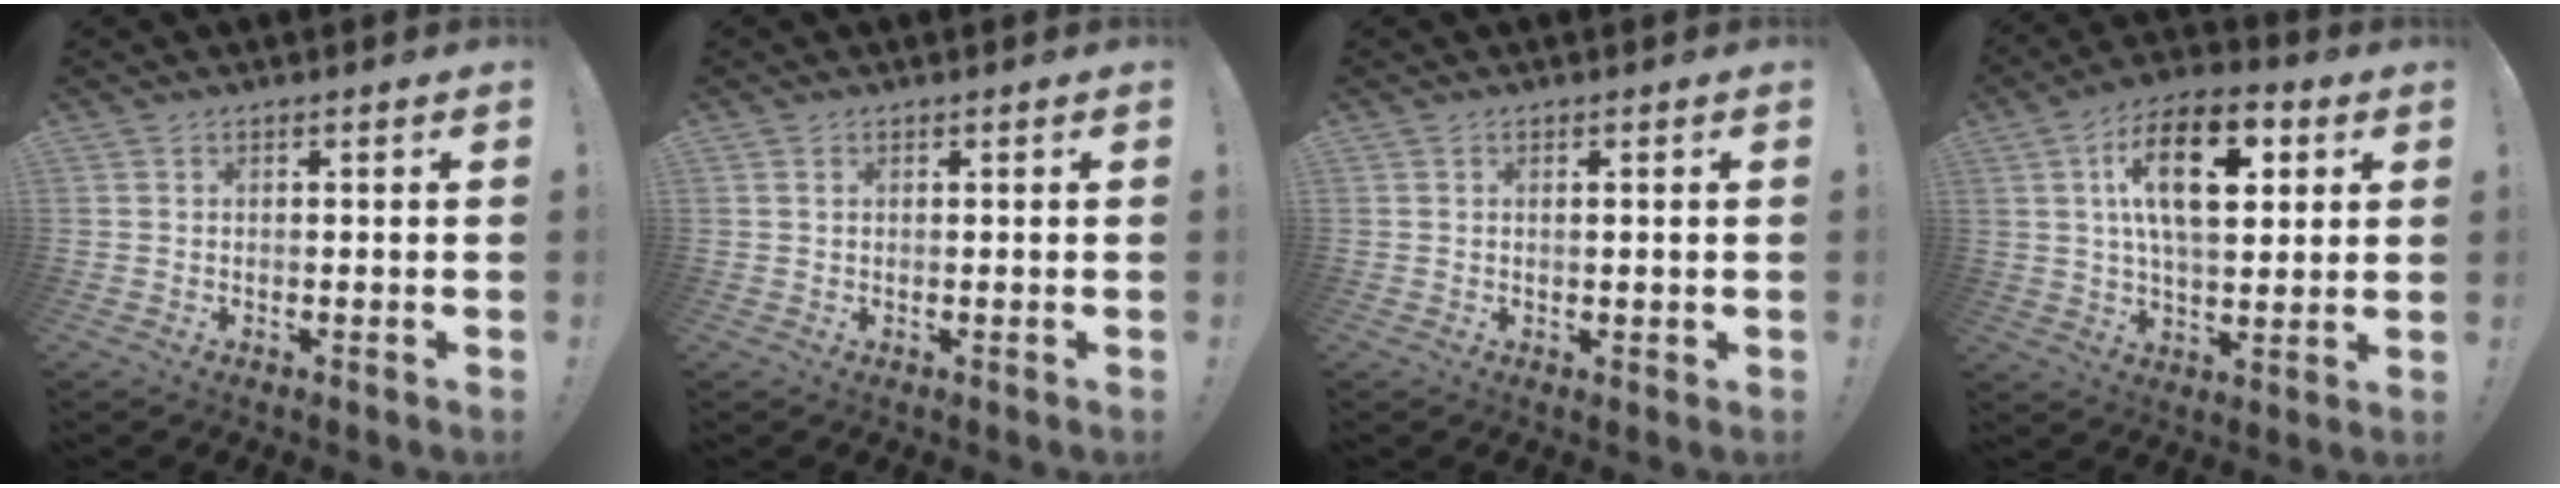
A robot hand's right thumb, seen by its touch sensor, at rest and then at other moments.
{"total": 0.6, "force": [0.4, 0.3, 0.3], "torque": [-0.012, 0.002, 0.009]}
{"total": 1.0, "force": [0.5, 0.1, 0.8], "torque": [-0.010, -0.001, 0.008]}
{"total": 19.1, "force": [6.0, 9.5, 15.5], "torque": [-0.249, -0.006, 0.094]}